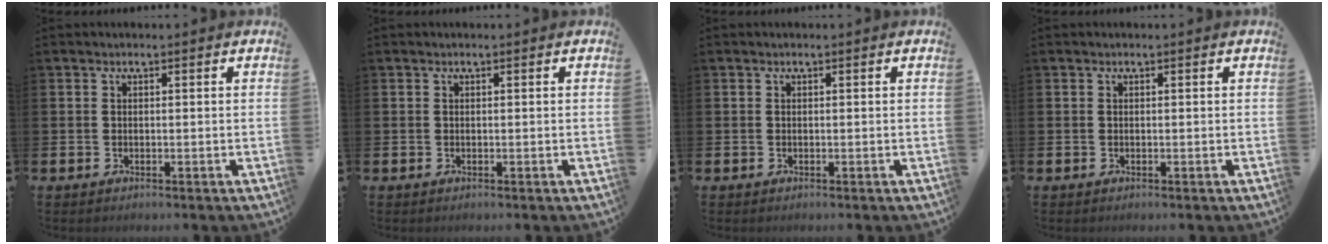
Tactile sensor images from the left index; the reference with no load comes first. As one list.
[{"total": 0.0}, {"total": 0.0}, {"total": 0.0}]